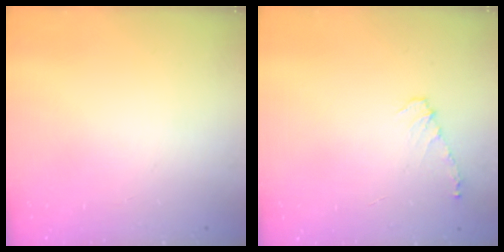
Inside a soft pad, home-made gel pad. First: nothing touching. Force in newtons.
{"total": 6.4, "press": 6.3, "slide": 0.6}